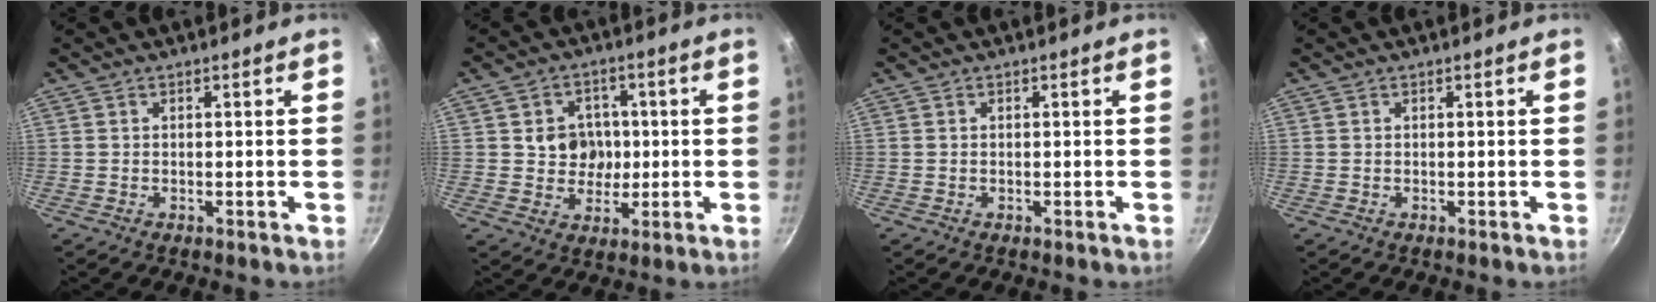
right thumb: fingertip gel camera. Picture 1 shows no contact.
{"total": 7.6, "force": [0.3, 6.8, 3.2], "torque": [-0.015, 0.003, 0.005]}
{"total": 0.0}
{"total": 0.0}